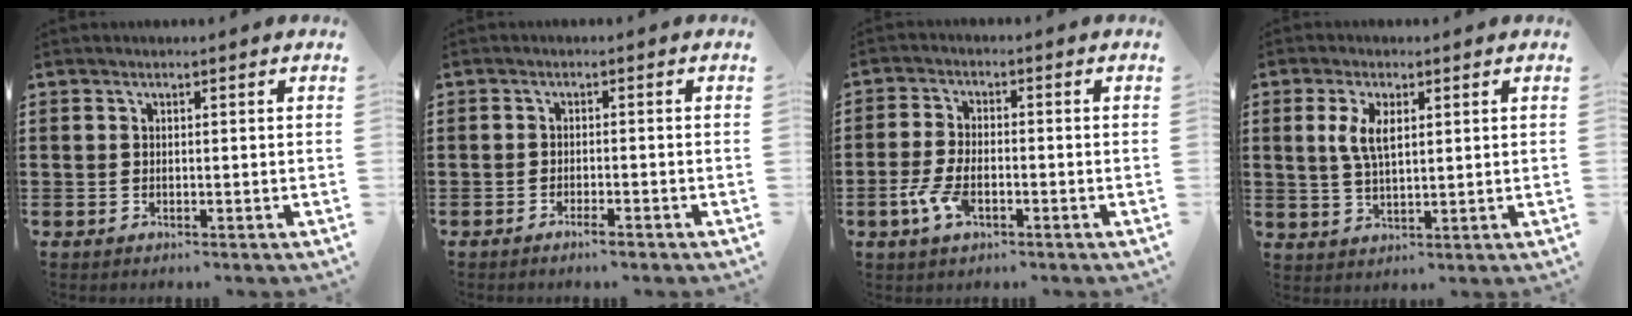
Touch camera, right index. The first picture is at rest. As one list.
[{"total": 1.5, "force": [-1.3, 0.1, 0.8], "torque": [-0.014, -0.002, -0.022]}, {"total": 5.3, "force": [-2.3, 2.4, 4.1], "torque": [-0.095, -0.002, -0.046]}, {"total": 4.9, "force": [1.3, 2.1, 4.2], "torque": [-0.090, 0.008, 0.021]}]